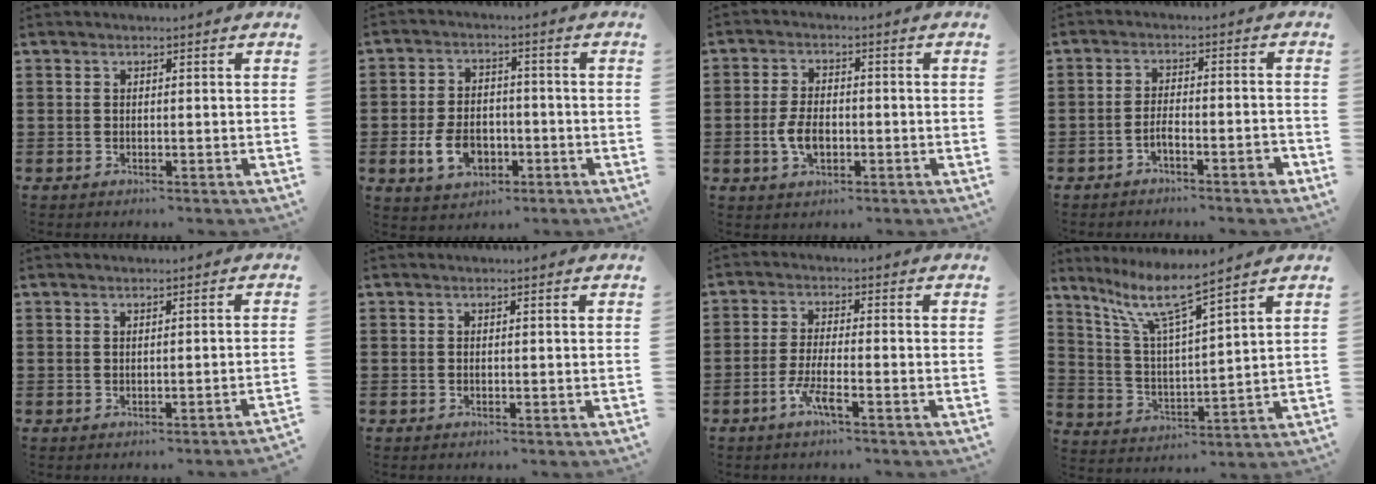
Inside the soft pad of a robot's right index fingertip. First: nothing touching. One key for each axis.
{"total": 6.6, "fx": -2.2, "fy": 4.5, "fz": 4.3, "tx": -0.097, "ty": 0.005, "tz": -0.043}
{"total": 4.8, "fx": -1.0, "fy": 2.7, "fz": 3.8, "tx": -0.090, "ty": -0.003, "tz": -0.022}
{"total": 3.2, "fx": -2.2, "fy": 0.7, "fz": 2.2, "tx": -0.039, "ty": 0.007, "tz": -0.042}
{"total": 0.8, "fx": -0.4, "fy": -0.4, "fz": 0.6, "tx": -0.011, "ty": -0.004, "tz": -0.009}
{"total": 0.0}
{"total": 4.2, "fx": -2.5, "fy": 0.2, "fz": 3.4, "tx": -0.084, "ty": -0.012, "tz": -0.053}
{"total": 8.1, "fx": 6.4, "fy": 0.3, "fz": 4.9, "tx": -0.114, "ty": -0.031, "tz": 0.111}